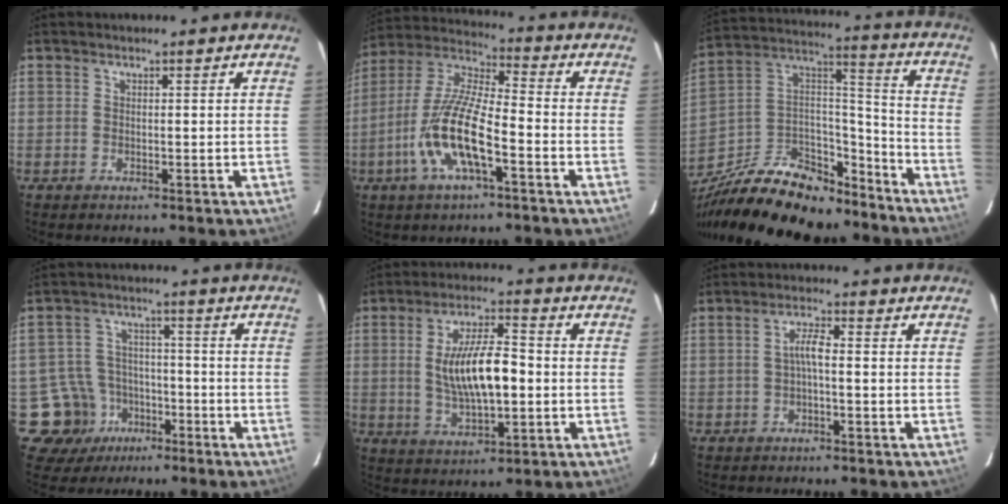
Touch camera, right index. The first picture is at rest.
{"total": 14.2, "force": [-5.8, 3.5, 12.5], "torque": [-0.258, -0.008, -0.116]}
{"total": 28.0, "force": [-20.7, 12.9, 13.9], "torque": [-0.287, 0.034, -0.320]}
{"total": 8.9, "force": [-4.8, 7.5, 0.7], "torque": [-0.038, 0.030, -0.066]}
{"total": 12.2, "force": [-0.4, 4.4, 11.4], "torque": [-0.214, 0.002, 0.000]}
{"total": 2.8, "force": [-0.7, 0.4, 2.7], "torque": [-0.053, 0.008, -0.012]}